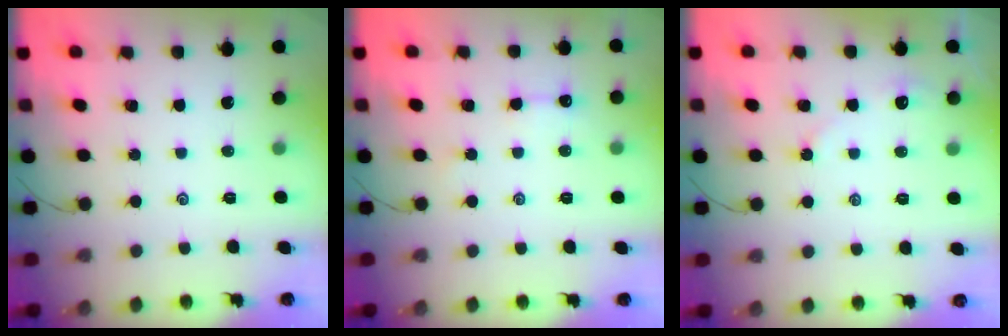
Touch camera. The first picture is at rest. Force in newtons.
{"total": 3.0, "press": 3.0, "slide": 0.4}
{"total": 2.9, "press": 2.9, "slide": 0.5}